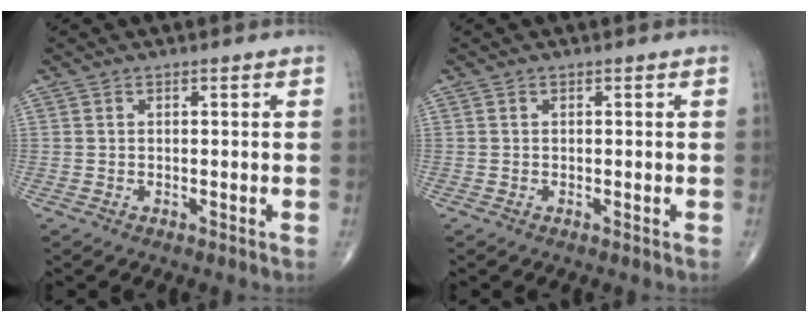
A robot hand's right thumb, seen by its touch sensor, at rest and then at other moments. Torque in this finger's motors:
{"motor_torque": [0.15, 0.18, -0.14, -0.08, 0.02]}